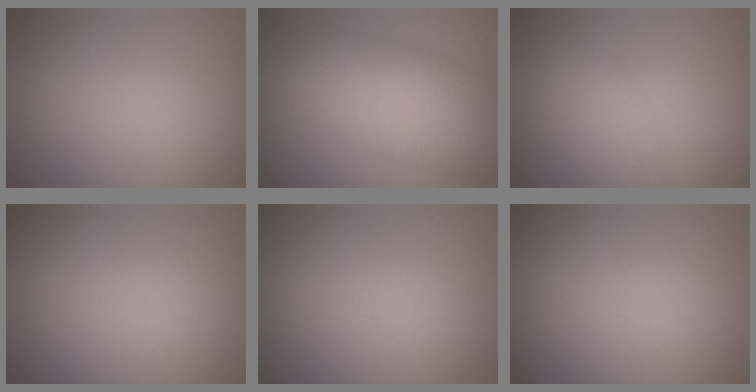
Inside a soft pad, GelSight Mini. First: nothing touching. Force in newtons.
{"total": 8.2, "press": 8.2, "slide": 0.1}
{"total": 2.3, "press": 2.3, "slide": 0.1}
{"total": 0.0}
{"total": 0.0}
{"total": 0.0}